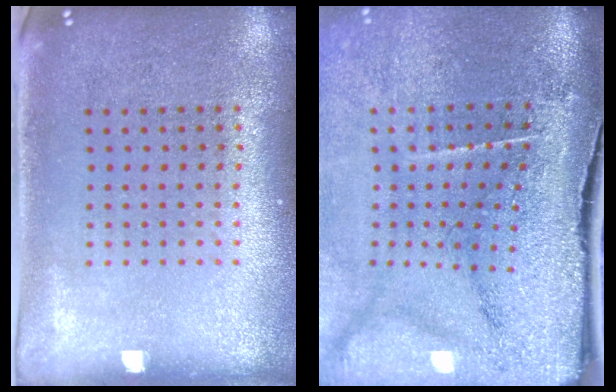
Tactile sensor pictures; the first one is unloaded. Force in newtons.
{"total": 4.7, "press": 3.8, "slide": 2.8}